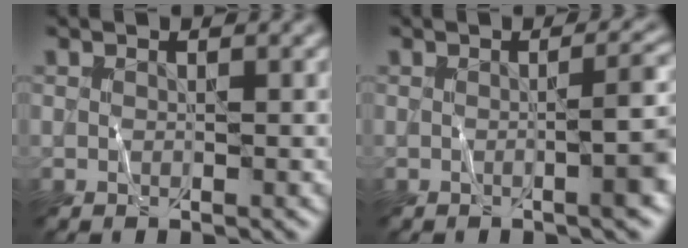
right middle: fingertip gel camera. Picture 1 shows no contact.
{"total": 4.4, "force": [-0.5, 1.0, 4.3], "torque": [-0.044, 0.010, -0.009]}